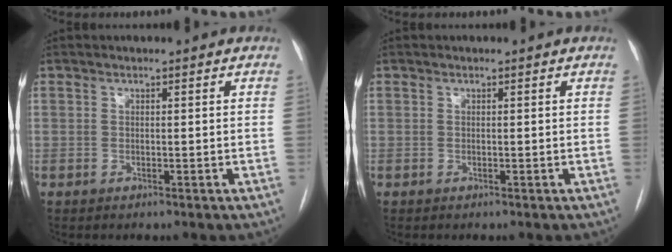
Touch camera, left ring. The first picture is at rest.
{"total": 0.0}